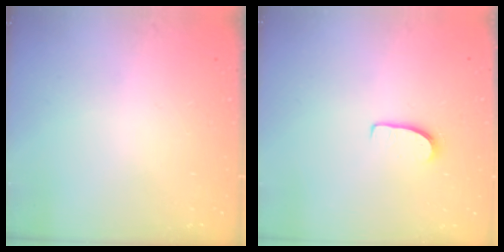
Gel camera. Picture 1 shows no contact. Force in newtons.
{"total": 5.8, "press": 5.7, "slide": 0.5}